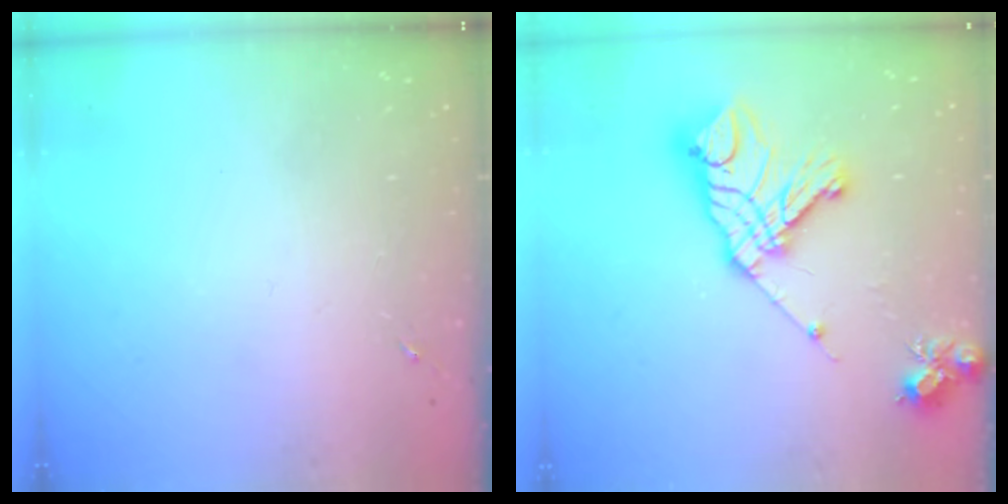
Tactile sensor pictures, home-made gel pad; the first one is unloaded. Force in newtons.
{"total": 19.8, "press": 19.6, "slide": 2.6}